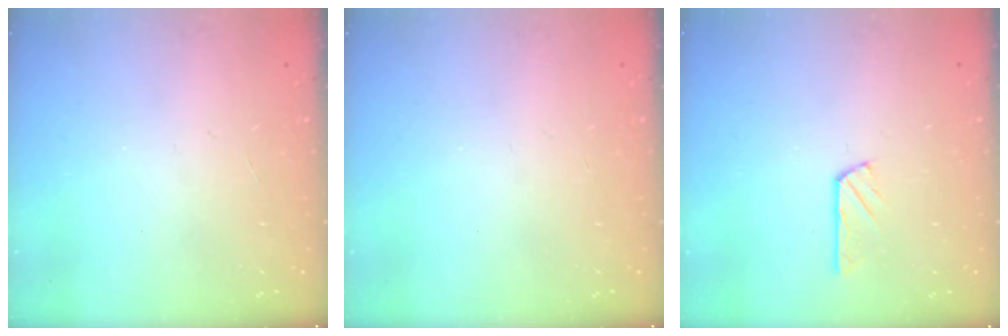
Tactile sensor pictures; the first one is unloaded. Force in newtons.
{"total": 0.0}
{"total": 3.4, "press": 3.4, "slide": 0.4}